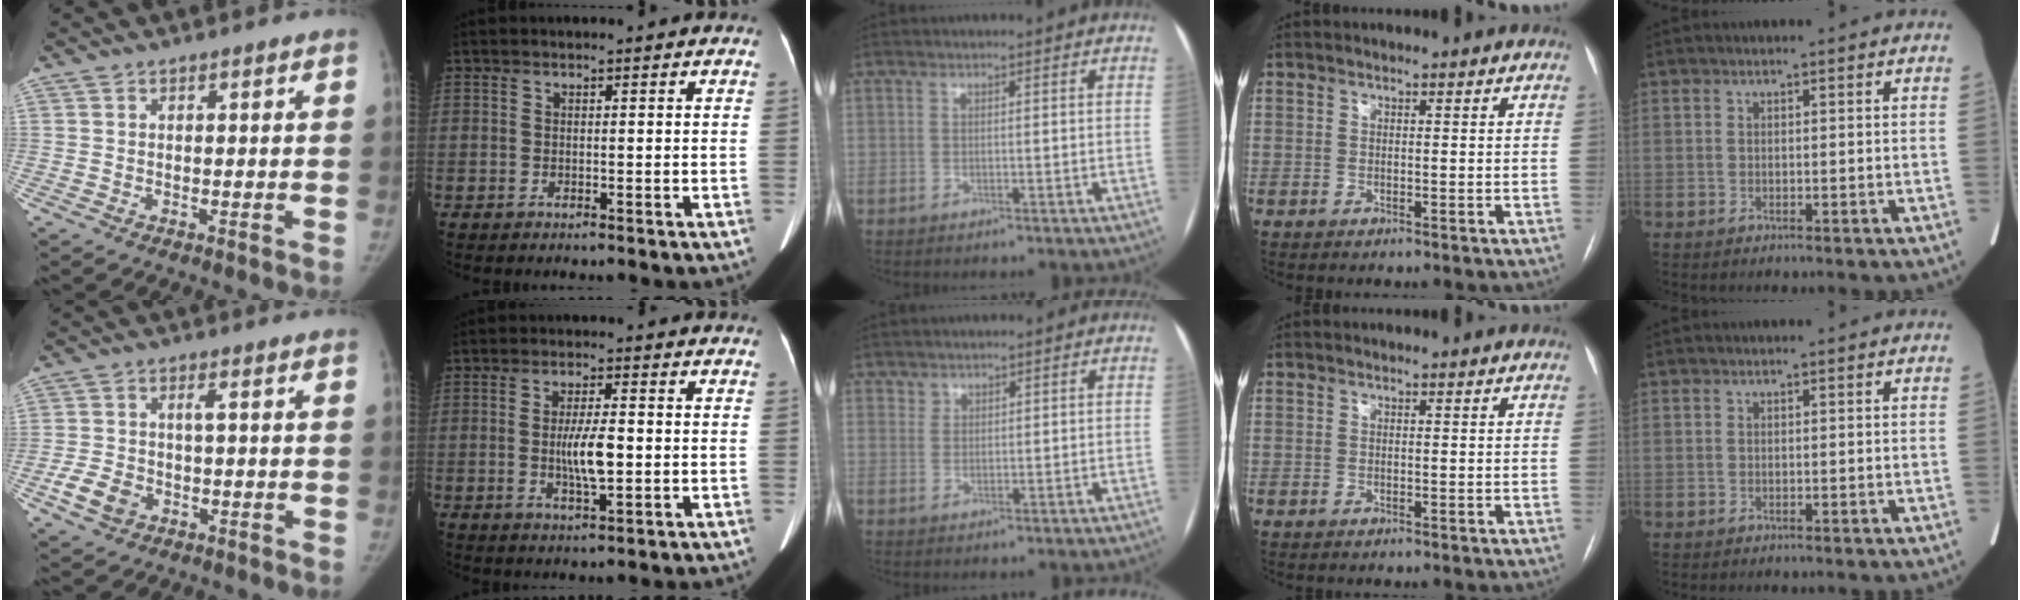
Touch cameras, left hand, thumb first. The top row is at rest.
{"thumb": {"total": 6.0, "force": [-2.3, 3.8, 4.1], "torque": [-0.077, 0.018, -0.035]}, "index": {"total": 5.8, "force": [-0.6, 1.1, 5.7], "torque": [-0.111, -0.003, -0.008]}, "middle": {"total": 1.3, "force": [1.0, 0.8, -0.2], "torque": [0.012, 0.001, 0.013]}}